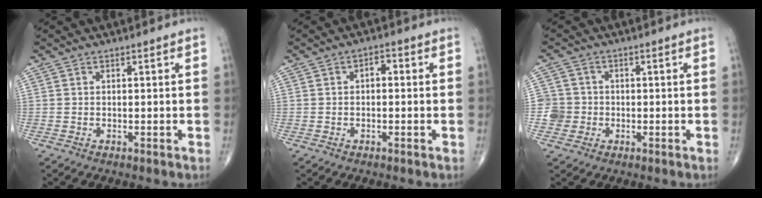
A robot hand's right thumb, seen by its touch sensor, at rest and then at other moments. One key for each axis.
{"total": 2.2, "fx": 0.1, "fy": 1.3, "fz": 1.8, "tx": -0.019, "ty": 0.010, "tz": -0.007}
{"total": 4.0, "fx": -0.9, "fy": 3.9, "fz": 0.1, "tx": 0.024, "ty": 0.012, "tz": -0.023}